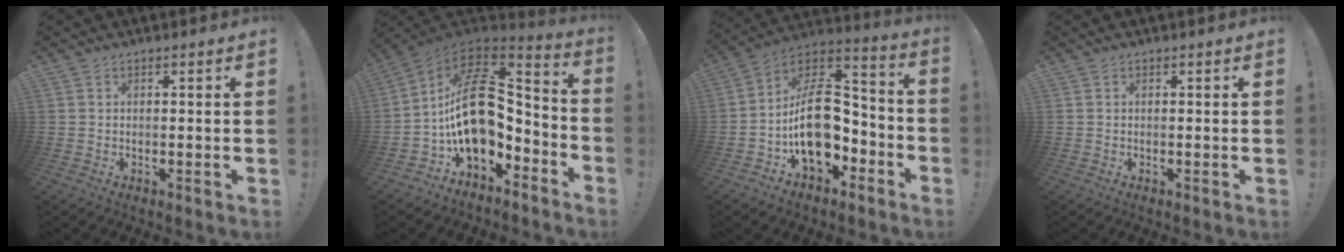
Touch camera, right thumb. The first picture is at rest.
{"total": 22.7, "force": [1.1, 14.5, 17.4], "torque": [-0.304, -0.001, 0.037]}
{"total": 19.5, "force": [-3.0, 12.8, 14.4], "torque": [-0.224, 0.023, -0.037]}
{"total": 0.0}